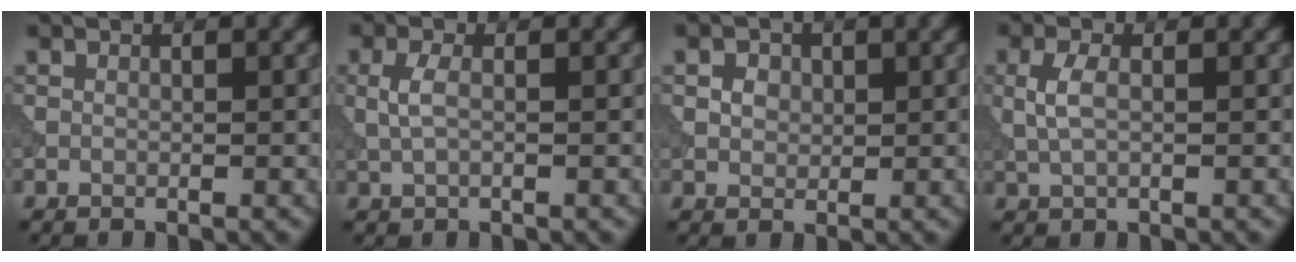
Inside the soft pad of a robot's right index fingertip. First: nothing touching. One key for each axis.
{"total": 1.9, "fx": 0.2, "fy": 0.8, "fz": 1.7, "tx": -0.041, "ty": 0.003, "tz": 0.002}
{"total": 1.9, "fx": 0.6, "fy": 1.5, "fz": 0.9, "tx": -0.015, "ty": -0.004, "tz": 0.015}
{"total": 2.3, "fx": 0.2, "fy": 1.1, "fz": 2.0, "tx": -0.051, "ty": 0.002, "tz": 0.004}